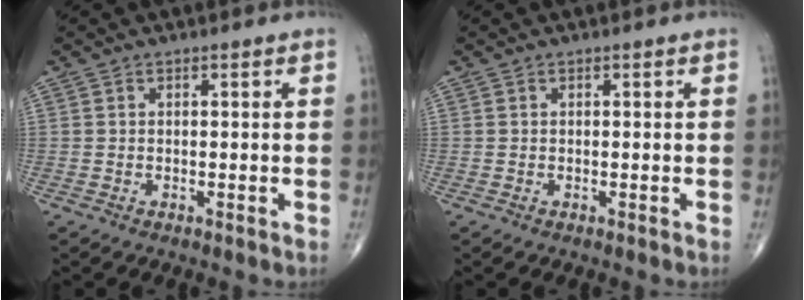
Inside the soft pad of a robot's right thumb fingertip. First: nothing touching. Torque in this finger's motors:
{"motor_torque": [-0.11, 0.08, 0.00, 0.00, 0.00]}